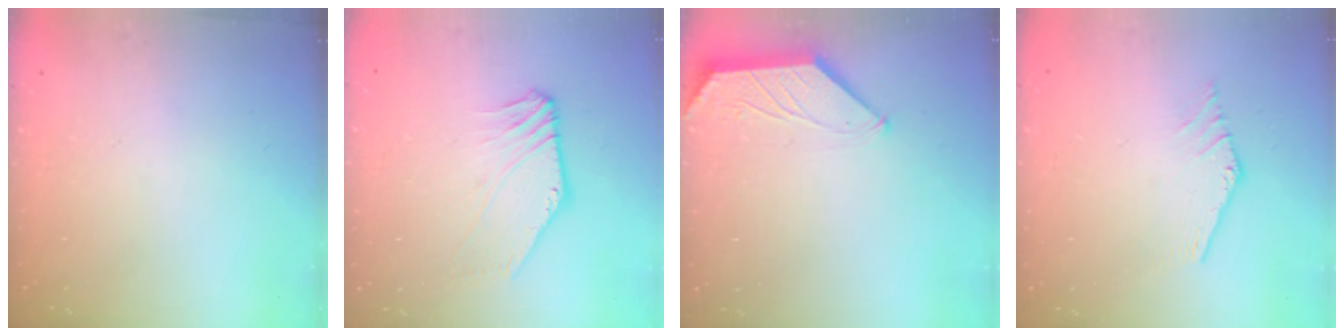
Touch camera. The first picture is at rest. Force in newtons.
{"total": 2.8, "press": 2.8, "slide": 0.3}
{"total": 0.7, "press": 0.6, "slide": 0.3}
{"total": 0.7, "press": 0.7, "slide": 0.1}